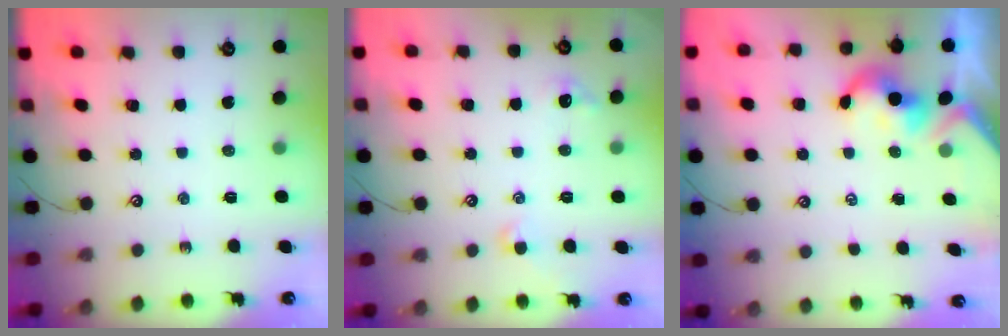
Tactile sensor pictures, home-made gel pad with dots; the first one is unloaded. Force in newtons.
{"total": 1.4, "press": 1.2, "slide": 0.6}
{"total": 2.0, "press": 2.0, "slide": 0.3}